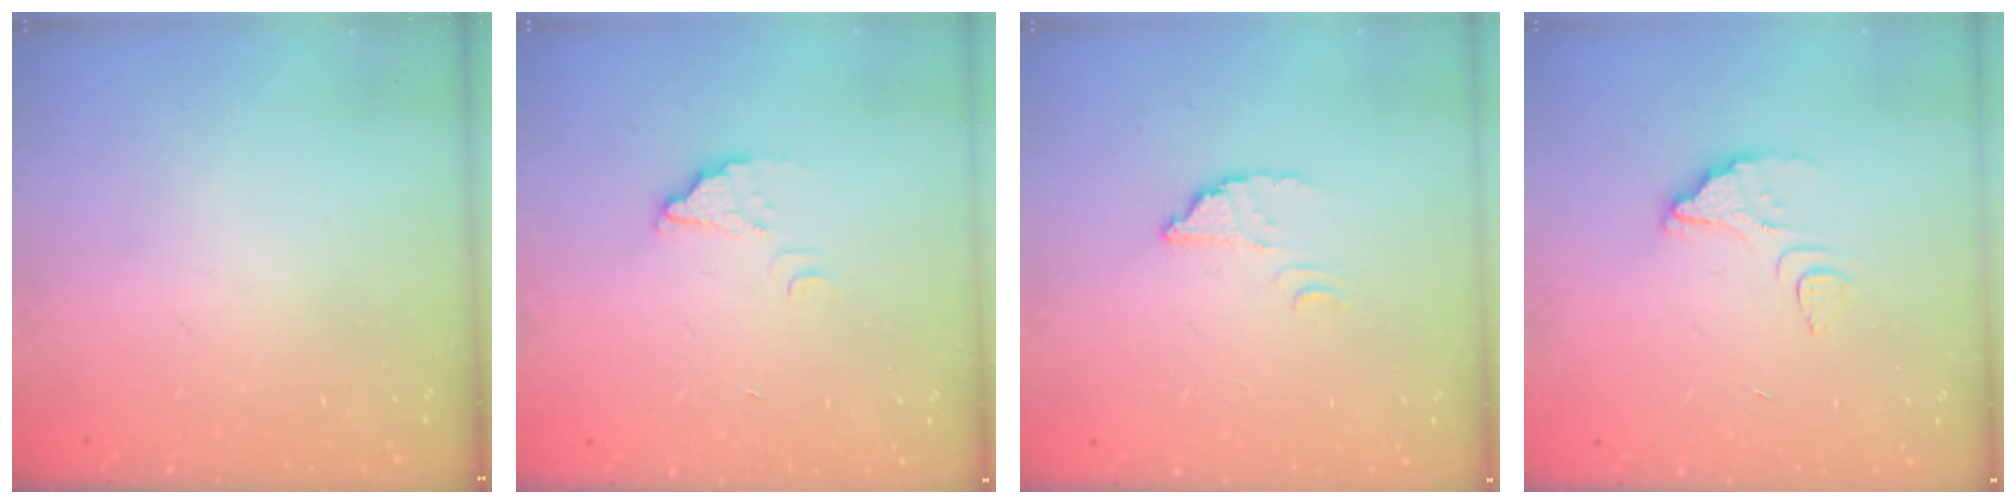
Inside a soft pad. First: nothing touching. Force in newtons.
{"total": 2.1, "press": 2.1, "slide": 0.1}
{"total": 2.4, "press": 2.4, "slide": 0.1}
{"total": 3.5, "press": 3.5, "slide": 0.2}